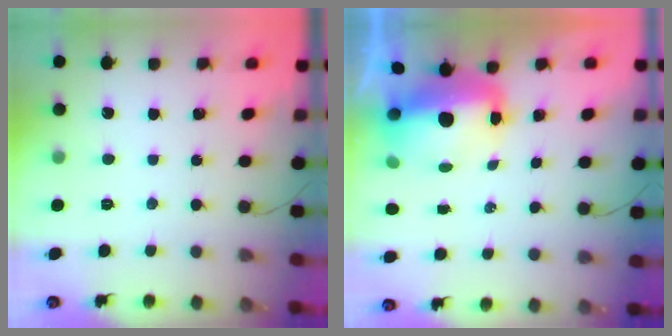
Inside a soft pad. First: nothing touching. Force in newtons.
{"total": 11.0, "press": 10.7, "slide": 2.6}